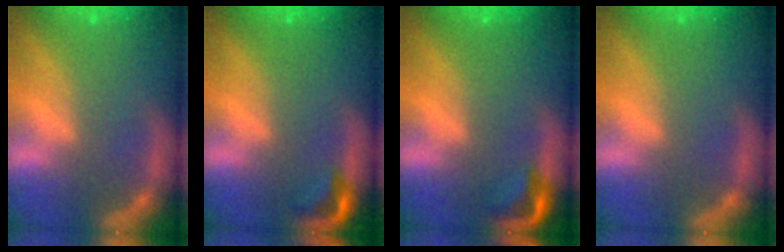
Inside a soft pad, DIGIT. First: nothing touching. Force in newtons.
{"total": 2.4}
{"total": 2.9}
{"total": 0.0}